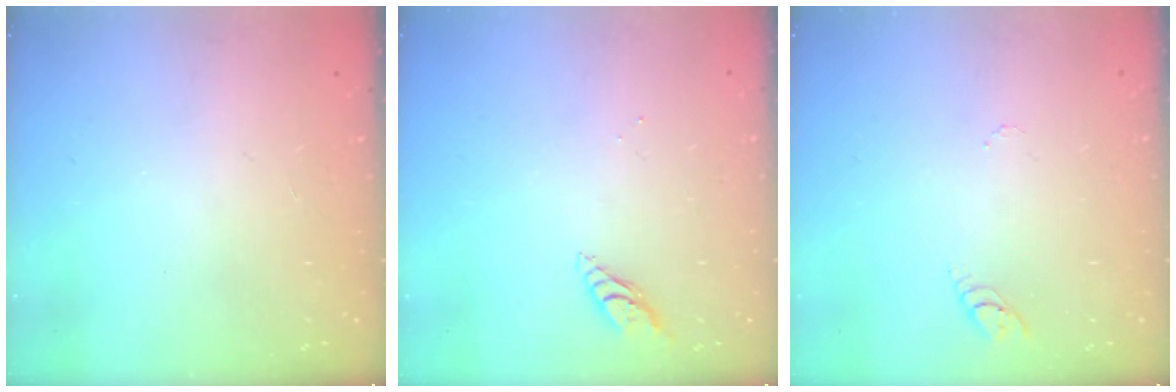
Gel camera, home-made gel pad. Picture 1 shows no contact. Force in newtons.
{"total": 5.0, "press": 5.0, "slide": 0.4}
{"total": 2.9, "press": 2.9, "slide": 0.2}